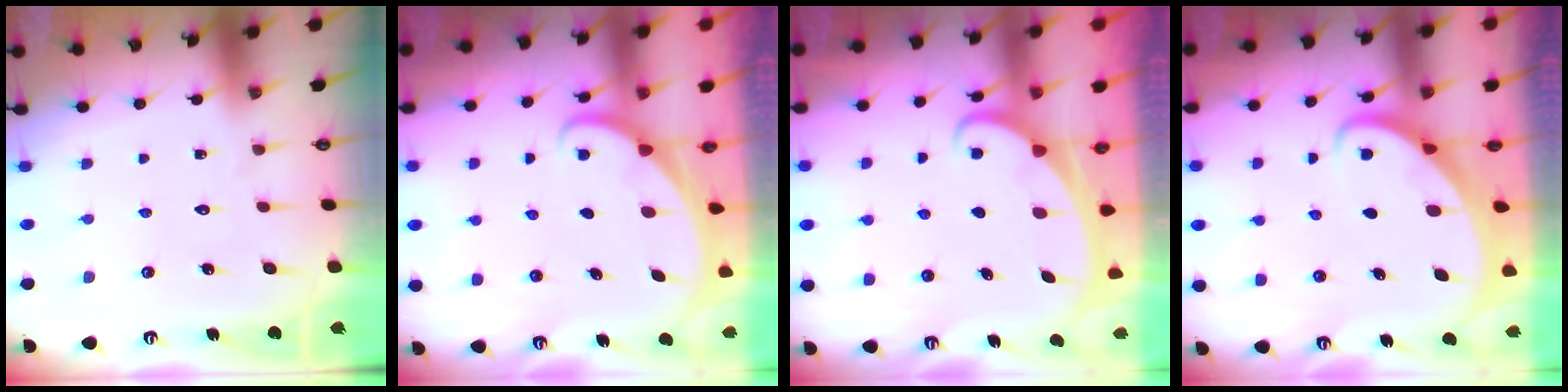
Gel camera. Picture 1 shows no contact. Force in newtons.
{"total": 1.8, "press": 1.8, "slide": 0.1}
{"total": 2.0, "press": 2.0, "slide": 0.3}
{"total": 2.5, "press": 2.5, "slide": 0.3}